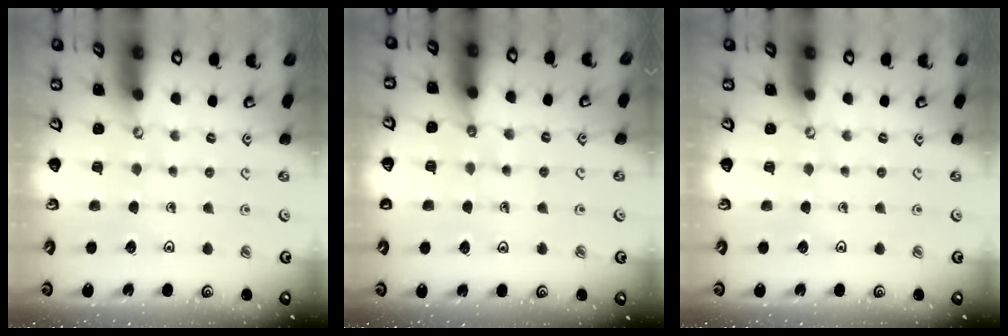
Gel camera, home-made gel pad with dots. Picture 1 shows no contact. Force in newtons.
{"total": 1.5, "press": 1.5, "slide": 0.2}
{"total": 0.0}